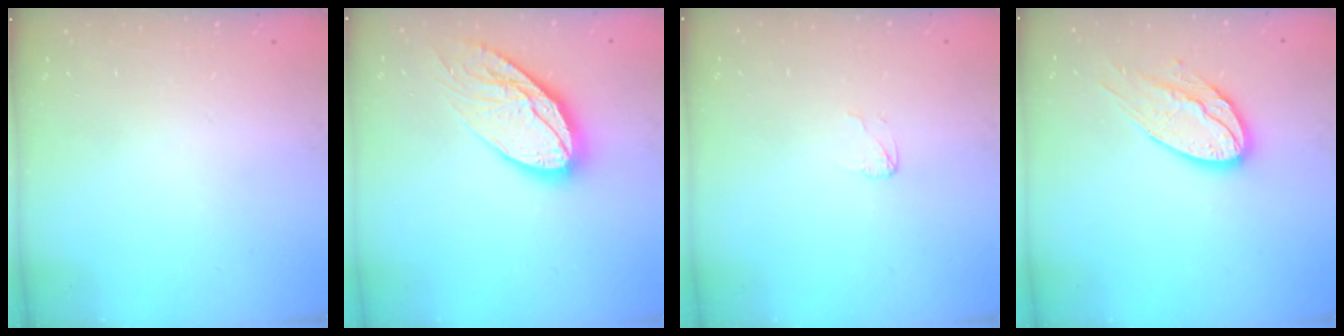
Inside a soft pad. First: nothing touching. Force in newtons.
{"total": 16.2, "press": 16.1, "slide": 0.7}
{"total": 2.9, "press": 2.9, "slide": 0.2}
{"total": 15.1, "press": 15.1, "slide": 1.4}